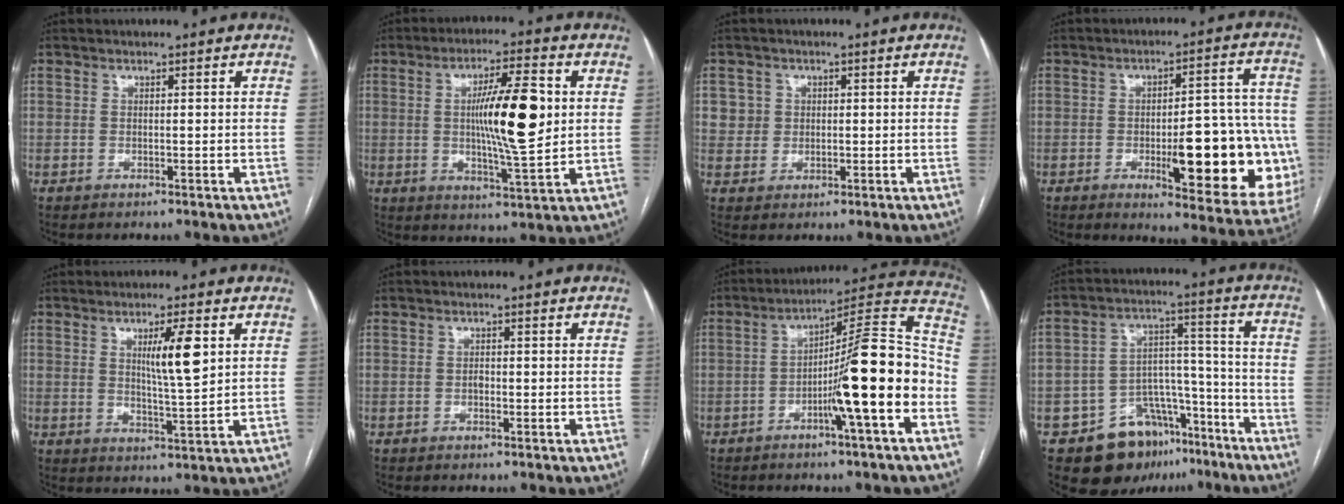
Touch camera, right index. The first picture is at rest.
{"total": 12.5, "force": [1.4, 1.4, 12.4], "torque": [-0.205, -0.001, 0.023]}
{"total": 3.2, "force": [0.8, 3.1, 0.0], "torque": [0.014, 0.004, 0.013]}
{"total": 20.2, "force": [-4.9, 5.2, 18.9], "torque": [-0.153, 0.019, -0.042]}
{"total": 6.9, "force": [2.3, 0.3, 6.5], "torque": [-0.110, -0.004, 0.038]}
{"total": 0.7, "force": [-0.2, 0.4, 0.5], "torque": [-0.010, 0.002, -0.006]}
{"total": 16.2, "force": [-5.0, 0.0, 15.4], "torque": [-0.228, 0.017, -0.083]}
{"total": 14.0, "force": [-9.1, 9.1, 5.7], "torque": [-0.069, 0.056, -0.135]}